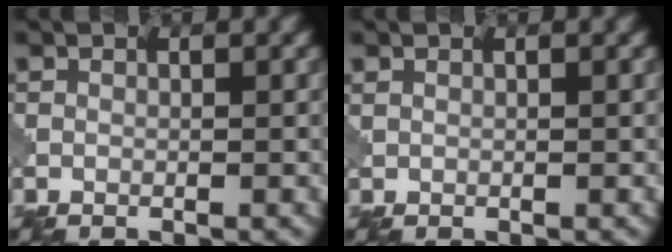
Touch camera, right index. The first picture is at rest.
{"total": 0.6, "force": [0.4, 0.4, 0.2], "torque": [-0.002, 0.003, 0.008]}